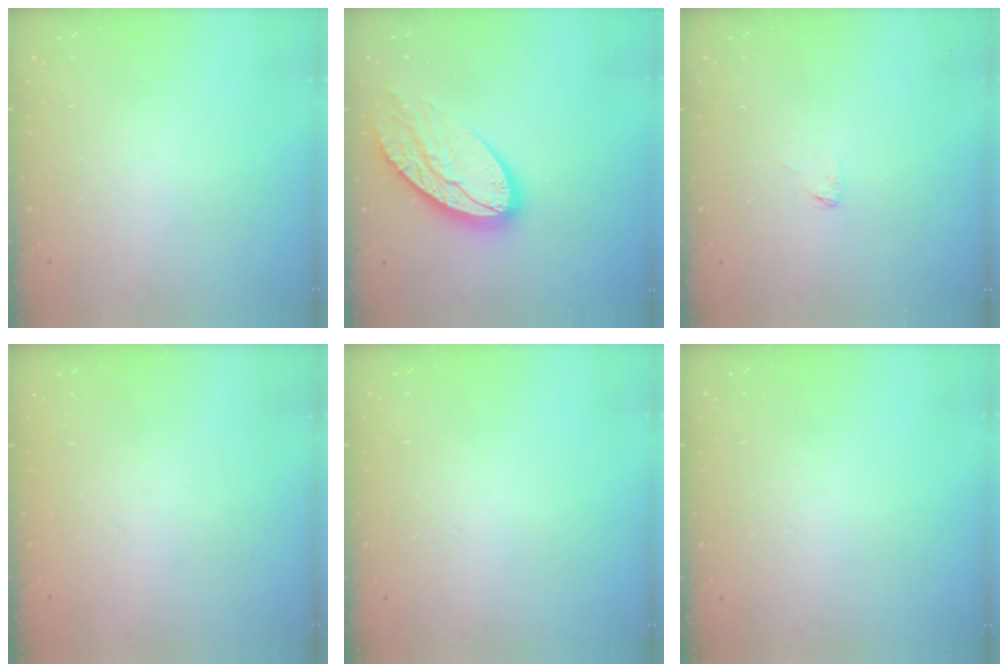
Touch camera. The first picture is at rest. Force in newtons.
{"total": 14.9, "press": 14.9, "slide": 1.1}
{"total": 2.6, "press": 2.6, "slide": 0.2}
{"total": 0.0}
{"total": 0.0}
{"total": 0.0}